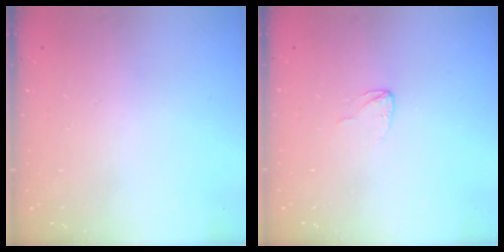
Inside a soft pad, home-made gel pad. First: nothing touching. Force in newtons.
{"total": 2.6, "press": 2.6, "slide": 0.0}